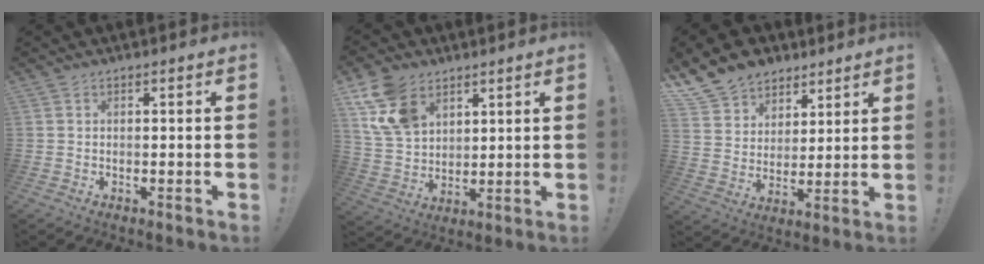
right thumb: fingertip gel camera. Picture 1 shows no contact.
{"total": 13.8, "force": [7.3, 9.4, 6.9], "torque": [-0.129, -0.029, 0.147]}
{"total": 12.3, "force": [8.5, 8.5, 2.7], "torque": [-0.058, -0.058, 0.170]}